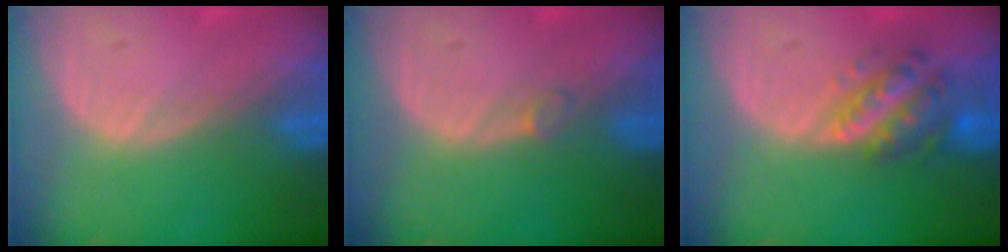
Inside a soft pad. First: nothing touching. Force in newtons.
{"total": 0.7, "press": 0.7, "slide": 0.2}
{"total": 5.9, "press": 5.5, "slide": 2.2}